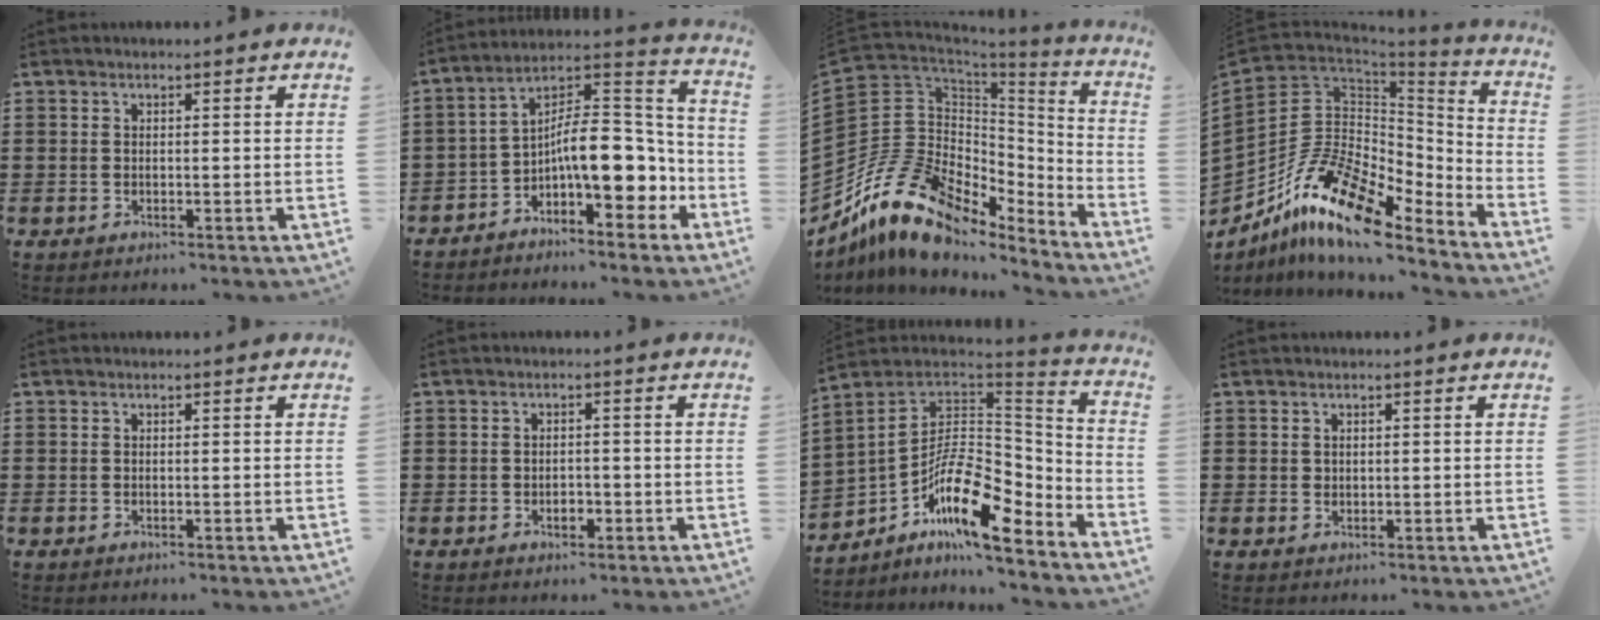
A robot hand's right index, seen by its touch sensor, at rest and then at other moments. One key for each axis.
{"total": 10.7, "fx": -2.2, "fy": 4.8, "fz": 9.3, "tx": -0.154, "ty": -0.022, "tz": -0.048}
{"total": 17.3, "fx": -10.4, "fy": 10.5, "fz": 9.1, "tx": -0.238, "ty": 0.006, "tz": -0.197}
{"total": 17.2, "fx": -9.4, "fy": 9.3, "fz": 11.1, "tx": -0.252, "ty": 0.022, "tz": -0.173}
{"total": 0.0}
{"total": 2.0, "fx": -0.8, "fy": 1.2, "fz": 1.4, "tx": -0.028, "ty": 0.002, "tz": -0.017}
{"total": 13.4, "fx": -6.4, "fy": 6.0, "fz": 10.1, "tx": -0.180, "ty": 0.001, "tz": -0.127}
{"total": 0.8, "fx": 0.4, "fy": 0.6, "fz": 0.2, "tx": -0.006, "ty": 0.002, "tz": 0.009}